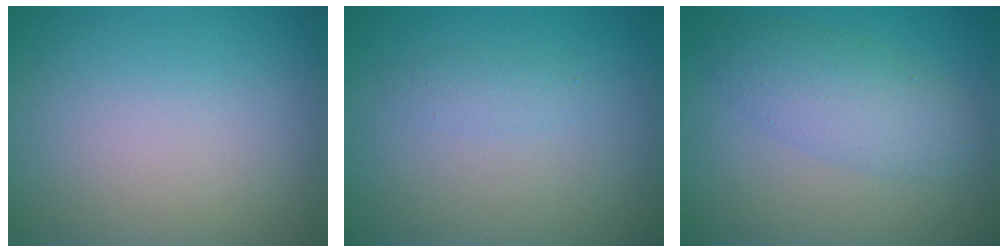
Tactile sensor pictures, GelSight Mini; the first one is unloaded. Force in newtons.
{"total": 0.9, "press": 0.9, "slide": 0.0}
{"total": 4.2, "press": 4.2, "slide": 0.1}